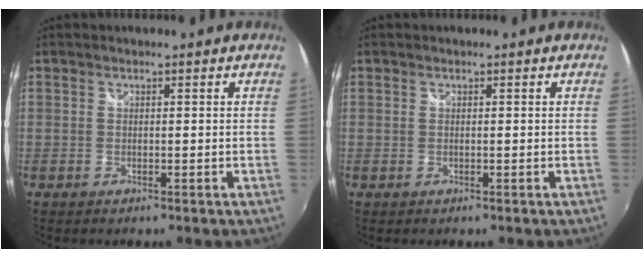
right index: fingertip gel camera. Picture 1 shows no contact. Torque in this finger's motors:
{"motor_torque": [0.00, 0.00, 0.00, 0.01]}